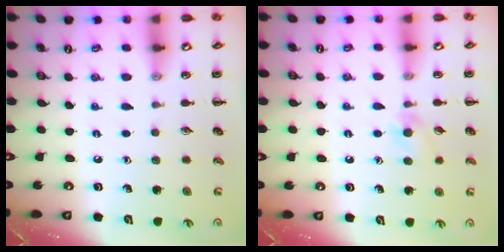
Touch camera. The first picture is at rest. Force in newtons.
{"total": 4.6, "press": 4.2, "slide": 1.9}